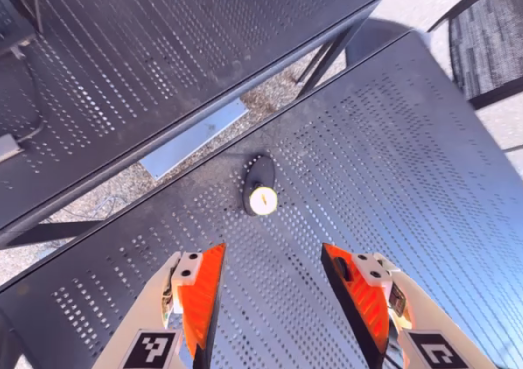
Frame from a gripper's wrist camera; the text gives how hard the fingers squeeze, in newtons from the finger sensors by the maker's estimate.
{"total": 0.0}